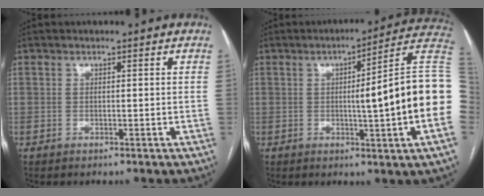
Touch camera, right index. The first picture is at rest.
{"total": 17.7, "force": [-0.6, -0.8, 17.6], "torque": [-0.173, 0.022, -0.016]}